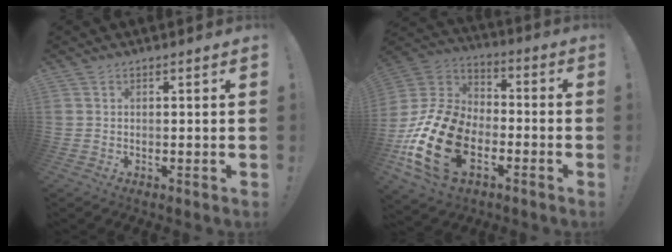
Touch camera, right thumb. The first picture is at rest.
{"total": 25.0, "force": [-8.4, 15.7, 17.5], "torque": [-0.350, 0.056, -0.129]}